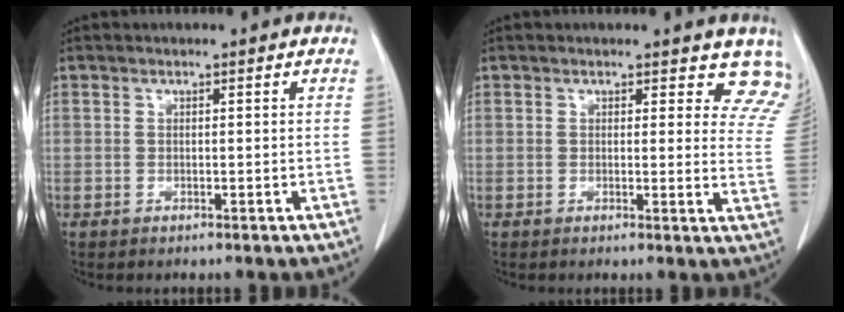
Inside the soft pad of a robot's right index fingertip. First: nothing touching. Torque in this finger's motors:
{"motor_torque": [-0.04, 0.26, 0.13, 0.00]}